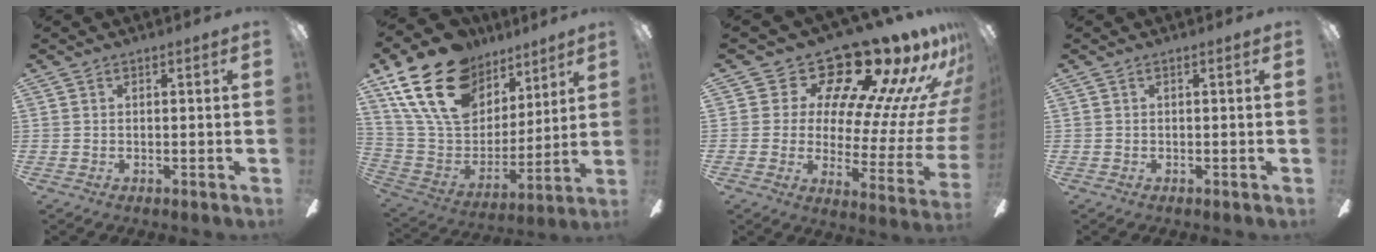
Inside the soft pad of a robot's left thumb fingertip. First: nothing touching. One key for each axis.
{"total": 24.3, "fx": 14.6, "fy": 14.9, "fz": 12.4, "tx": -0.236, "ty": -0.067, "tz": 0.275}
{"total": 21.5, "fx": 16.8, "fy": 7.4, "fz": 11.3, "tx": -0.159, "ty": -0.144, "tz": 0.280}
{"total": 0.0}